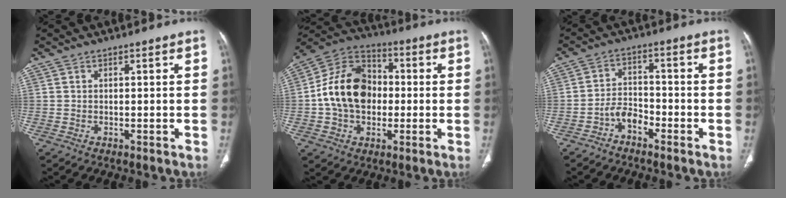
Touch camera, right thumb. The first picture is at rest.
{"total": 16.1, "force": [-0.4, 12.0, 10.7], "torque": [-0.166, 0.032, -0.015]}
{"total": 4.4, "force": [-2.9, 2.4, 2.3], "torque": [-0.034, 0.029, -0.058]}